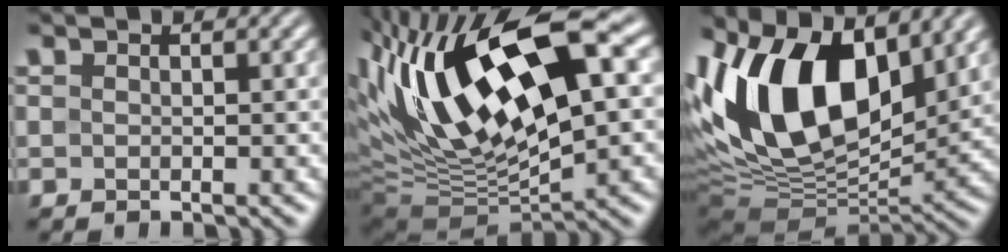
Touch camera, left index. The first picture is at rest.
{"total": 16.4, "force": [3.2, 6.2, 14.8], "torque": [-0.270, 0.016, 0.050]}
{"total": 16.3, "force": [4.6, 8.8, 12.9], "torque": [-0.231, 0.013, 0.067]}